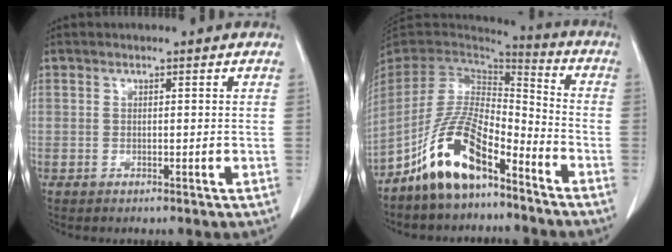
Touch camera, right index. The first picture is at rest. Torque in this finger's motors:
{"motor_torque": [1.16, -0.98, 1.05, 0.21]}